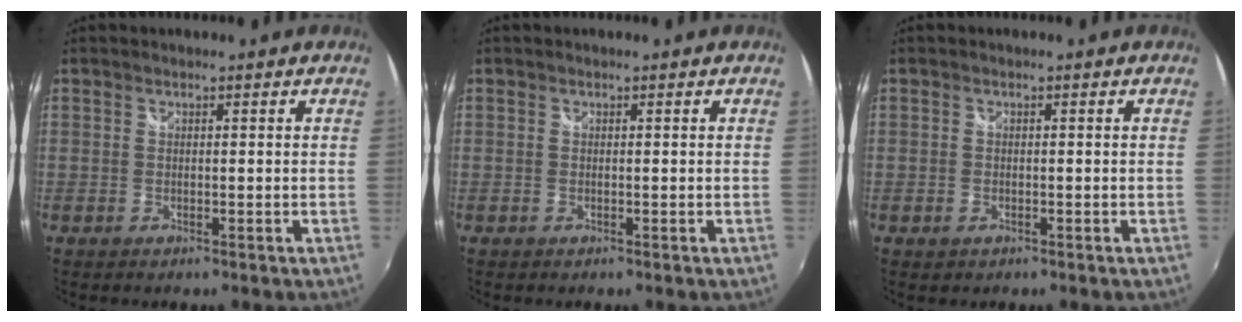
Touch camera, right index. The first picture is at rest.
{"total": 0.0}
{"total": 1.1, "force": [-0.6, 0.8, 0.5], "torque": [-0.009, -0.002, -0.009]}